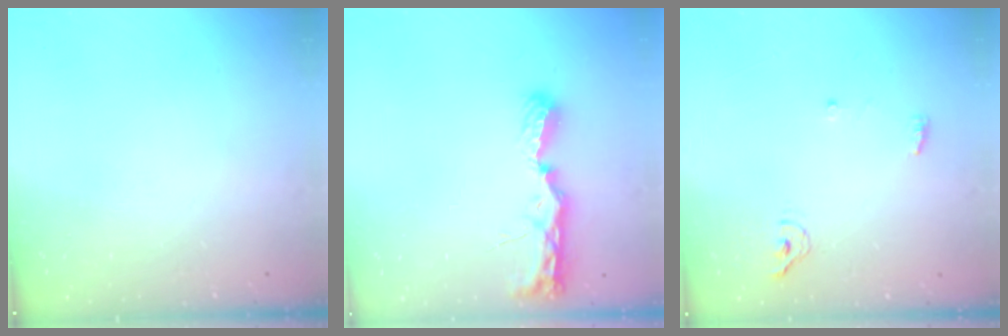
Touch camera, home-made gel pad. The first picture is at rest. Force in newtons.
{"total": 7.7, "press": 7.7, "slide": 0.5}
{"total": 4.4, "press": 4.3, "slide": 1.1}